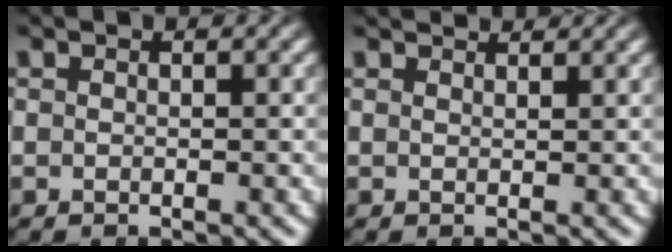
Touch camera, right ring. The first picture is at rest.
{"total": 1.9, "force": [1.8, -0.5, 0.2], "torque": [0.009, 0.003, 0.028]}